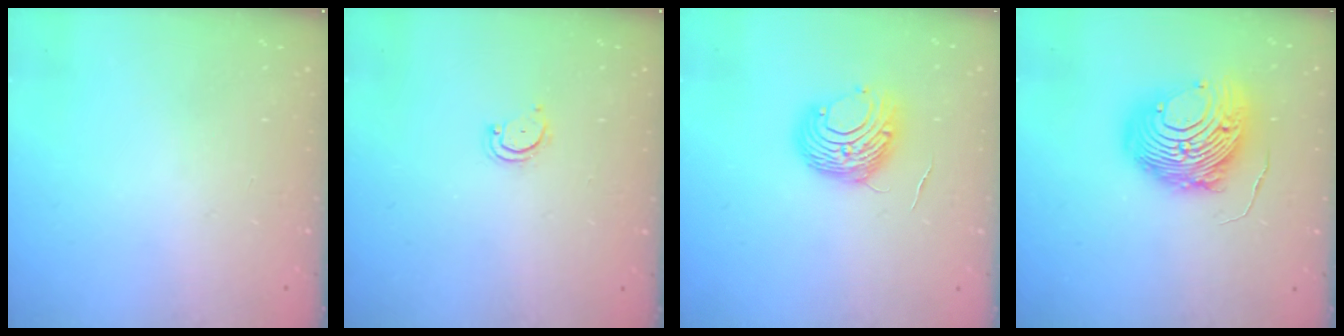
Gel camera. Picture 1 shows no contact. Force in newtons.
{"total": 2.8, "press": 2.8, "slide": 0.3}
{"total": 10.2, "press": 10.2, "slide": 0.8}
{"total": 14.7, "press": 14.6, "slide": 1.4}